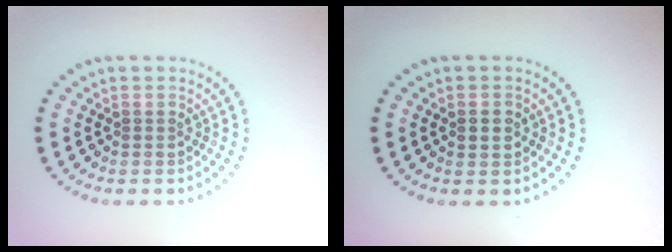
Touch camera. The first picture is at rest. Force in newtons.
{"total": 0.9, "press": 0.9, "slide": 0.0}